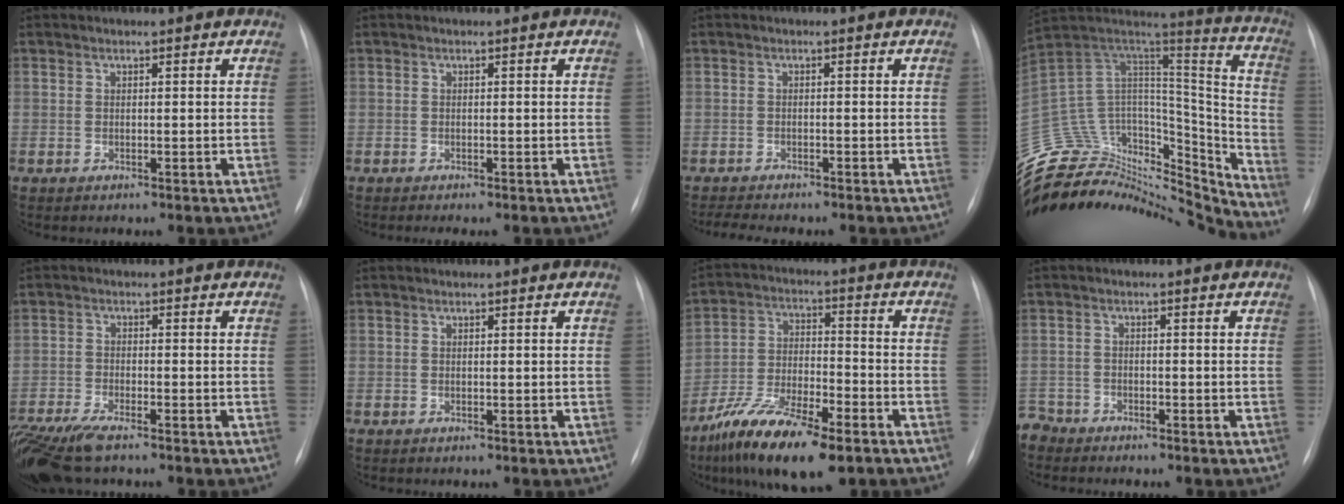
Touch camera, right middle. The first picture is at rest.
{"total": 1.6, "force": [-1.3, 0.2, 0.9], "torque": [-0.009, -0.005, -0.015]}
{"total": 5.3, "force": [-4.7, 0.8, 2.3], "torque": [-0.032, -0.004, -0.064]}
{"total": 36.7, "force": [-33.6, 10.1, 10.6], "torque": [-0.182, 0.023, -0.493]}
{"total": 10.1, "force": [-7.9, 2.1, 5.9], "torque": [-0.114, -0.021, -0.138]}
{"total": 0.0}
{"total": 14.4, "force": [-9.5, 3.8, 10.1], "torque": [-0.188, -0.015, -0.166]}
{"total": 3.6, "force": [-3.4, 1.0, -0.6], "torque": [0.012, -0.007, -0.068]}